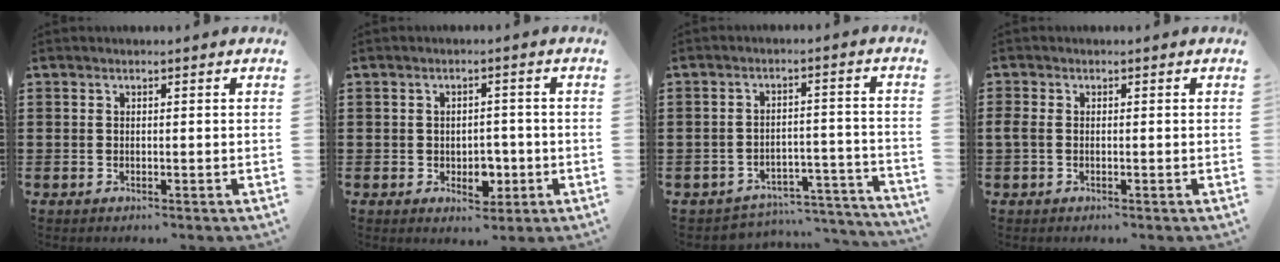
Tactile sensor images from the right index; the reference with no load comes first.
{"total": 3.6, "force": [-1.1, 2.6, 2.3], "torque": [-0.038, 0.001, -0.023]}
{"total": 4.5, "force": [-4.4, 1.1, 0.7], "torque": [-0.015, 0.009, -0.090]}
{"total": 1.2, "force": [-0.3, 0.7, 1.0], "torque": [-0.036, -0.006, -0.012]}